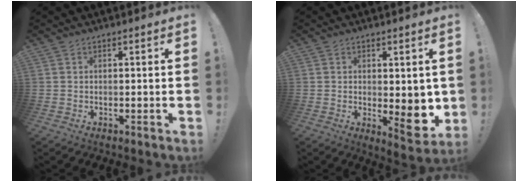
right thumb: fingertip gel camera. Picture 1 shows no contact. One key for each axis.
{"total": 7.9, "fx": -0.9, "fy": 4.5, "fz": 6.4, "tx": -0.054, "ty": -0.007, "tz": -0.005}